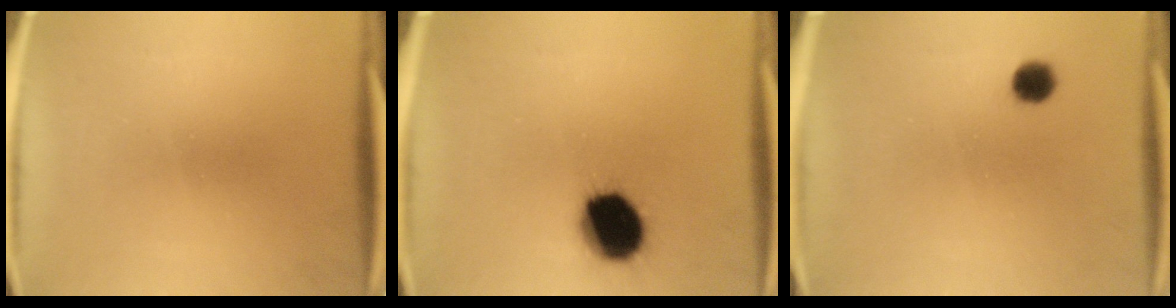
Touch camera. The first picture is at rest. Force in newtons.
{"total": 15.8}
{"total": 3.1}